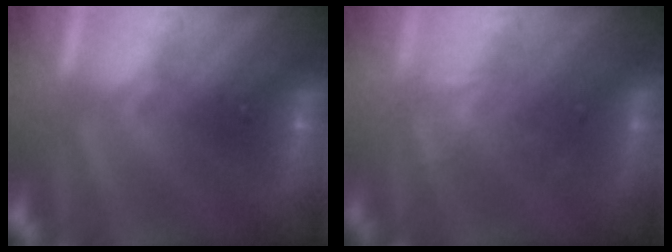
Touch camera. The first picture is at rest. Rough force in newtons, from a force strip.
{"total": 2.5}